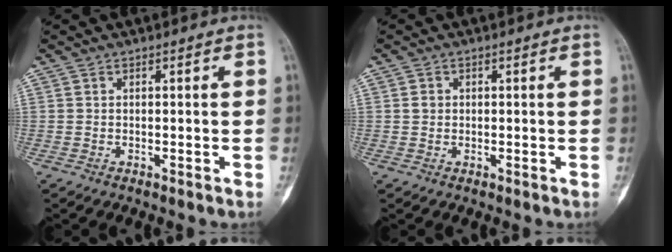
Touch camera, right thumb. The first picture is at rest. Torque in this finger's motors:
{"motor_torque": [-0.08, 0.38, 0.09, -0.19, -0.11]}